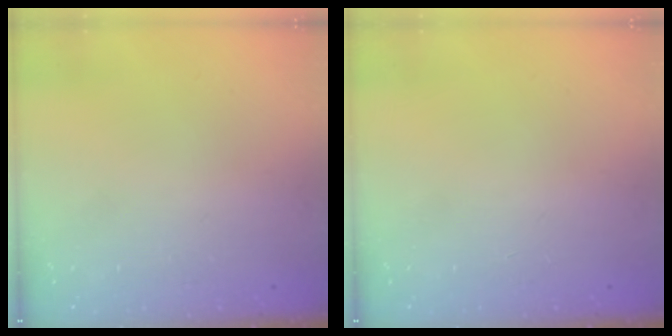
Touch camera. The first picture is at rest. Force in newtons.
{"total": 0.0}